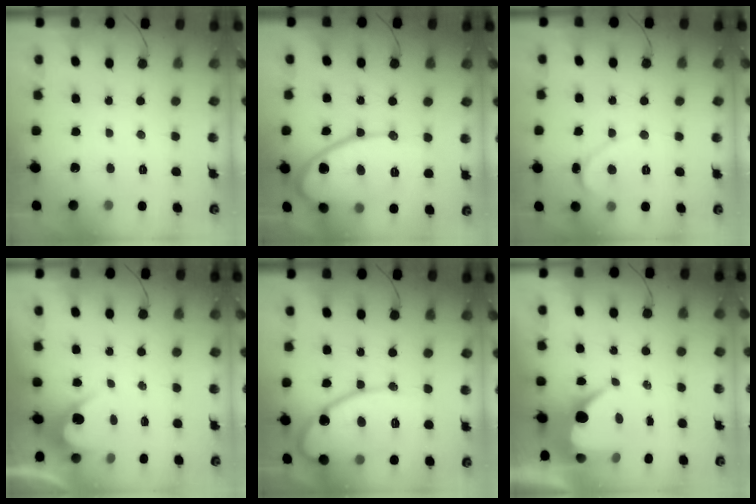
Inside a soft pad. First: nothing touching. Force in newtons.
{"total": 15.3, "press": 15.3, "slide": 1.2}
{"total": 1.4, "press": 1.3, "slide": 0.1}
{"total": 2.6, "press": 2.6, "slide": 0.1}
{"total": 14.1, "press": 14.1, "slide": 1.0}
{"total": 7.4, "press": 7.4, "slide": 0.8}